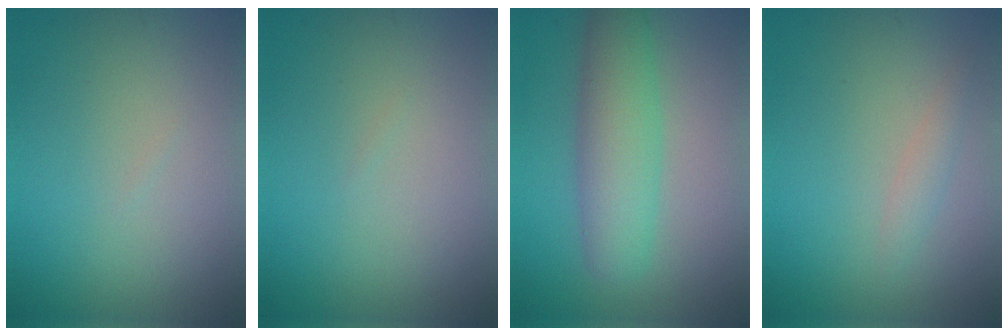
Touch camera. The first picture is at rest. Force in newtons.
{"total": 0.0}
{"total": 5.1, "press": 5.1, "slide": 0.1}
{"total": 1.2, "press": 1.2, "slide": 0.1}